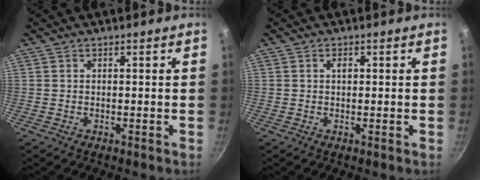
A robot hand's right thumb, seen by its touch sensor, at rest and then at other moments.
{"total": 1.3, "force": [0.3, 0.7, 1.1], "torque": [-0.015, 0.002, 0.002]}